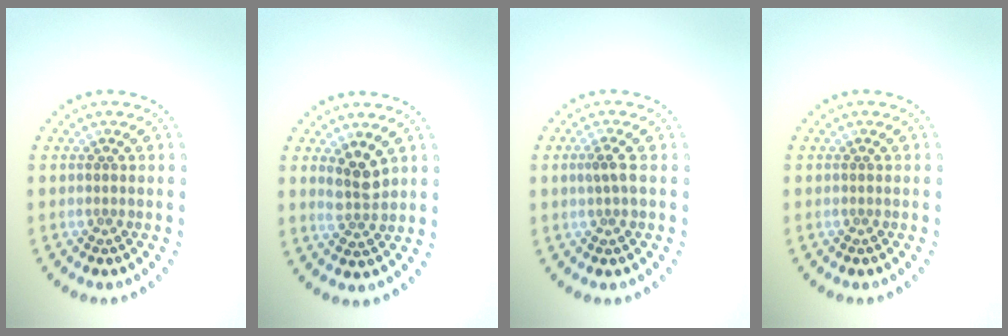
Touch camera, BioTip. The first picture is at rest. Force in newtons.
{"total": 2.5, "press": 2.3, "slide": 0.9}
{"total": 1.4, "press": 1.2, "slide": 0.7}
{"total": 0.0}